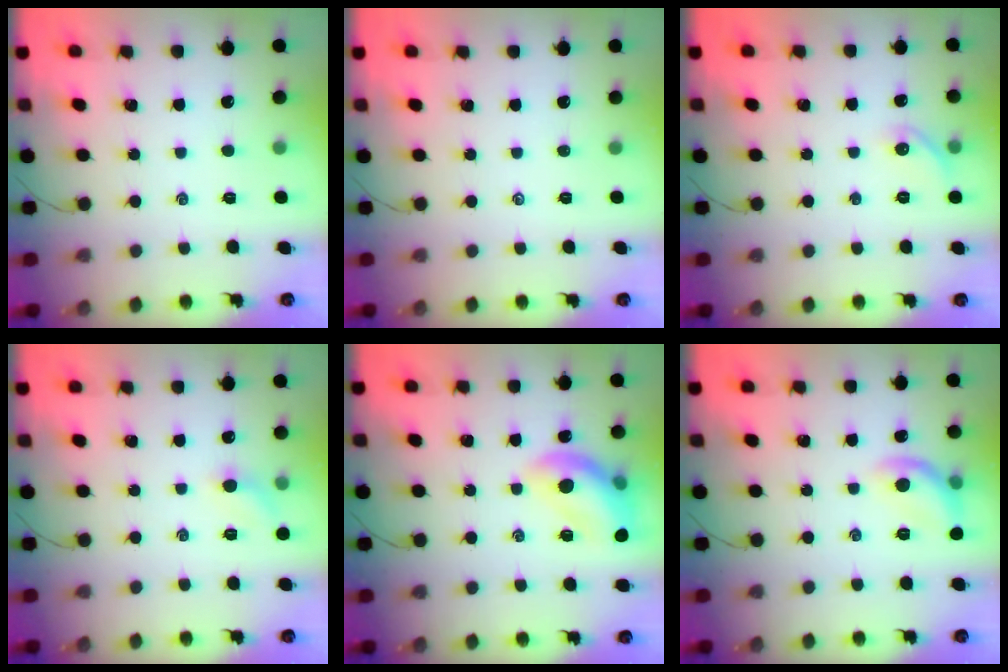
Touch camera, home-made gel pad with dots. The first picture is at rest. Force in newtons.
{"total": 0.0}
{"total": 5.8, "press": 5.6, "slide": 1.2}
{"total": 6.3, "press": 6.1, "slide": 1.6}
{"total": 14.4, "press": 14.4, "slide": 1.5}
{"total": 9.6, "press": 9.6, "slide": 0.4}